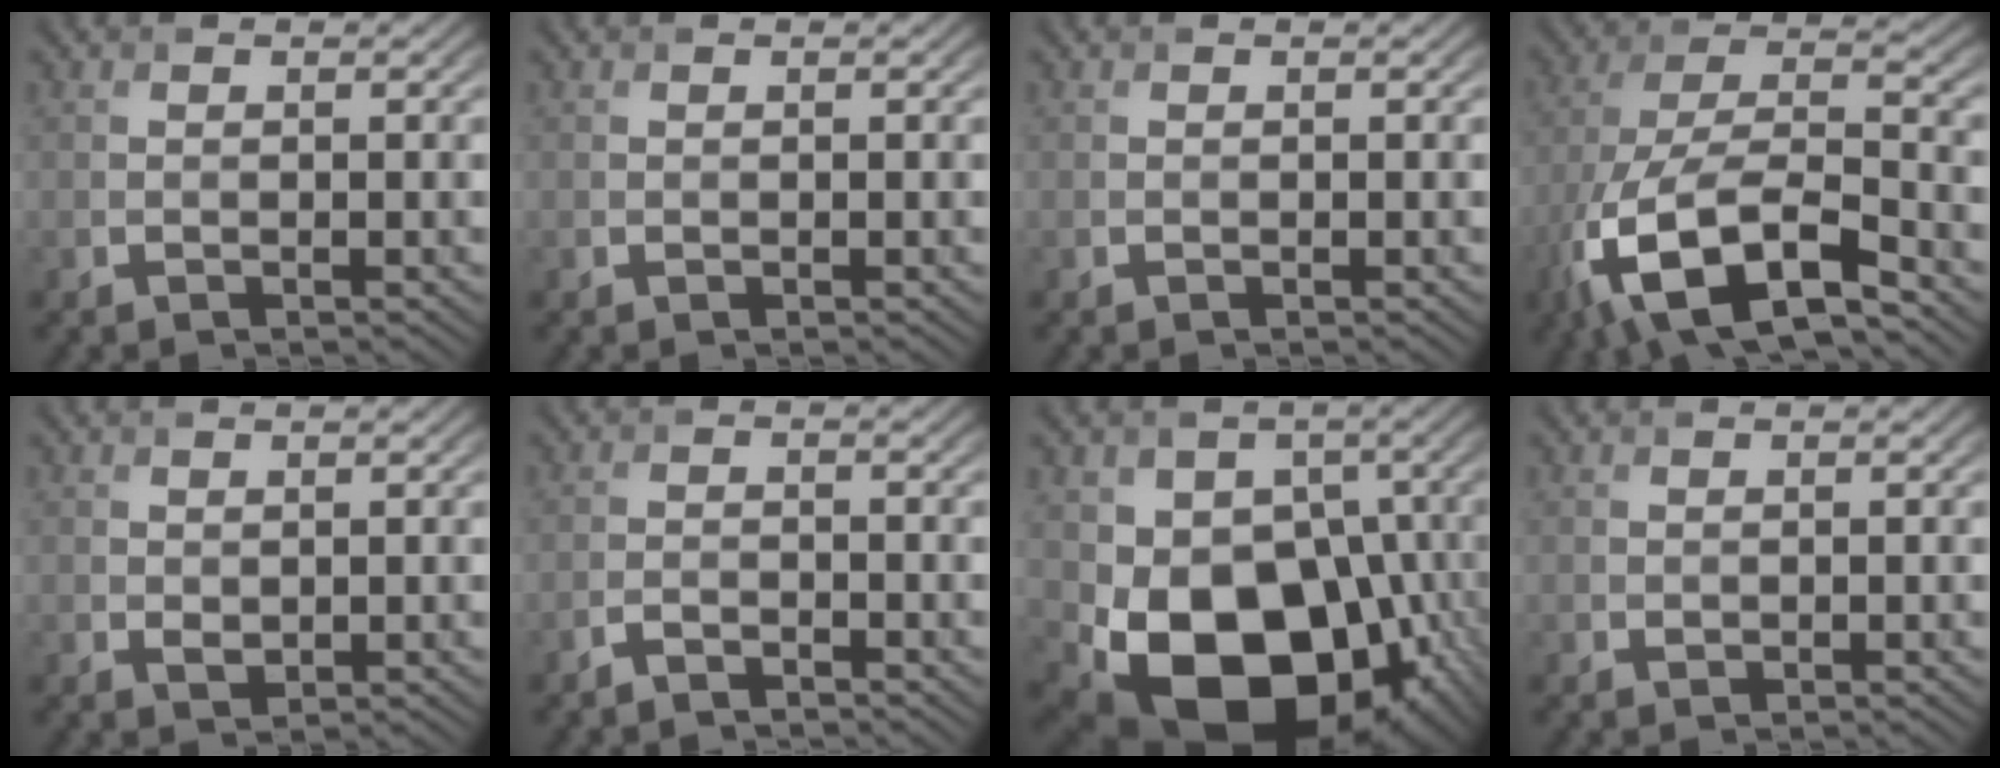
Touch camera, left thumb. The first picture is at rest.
{"total": 0.0}
{"total": 0.0}
{"total": 15.5, "force": [-8.3, 6.3, 11.5], "torque": [-0.248, -0.027, -0.158]}
{"total": 1.1, "force": [0.4, 0.8, 0.6], "torque": [-0.014, -0.005, 0.013]}
{"total": 1.7, "force": [-1.6, 0.4, 0.6], "torque": [-0.014, 0.001, -0.035]}
{"total": 18.8, "force": [-5.6, 14.1, 11.1], "torque": [-0.171, -0.037, -0.088]}
{"total": 0.0}